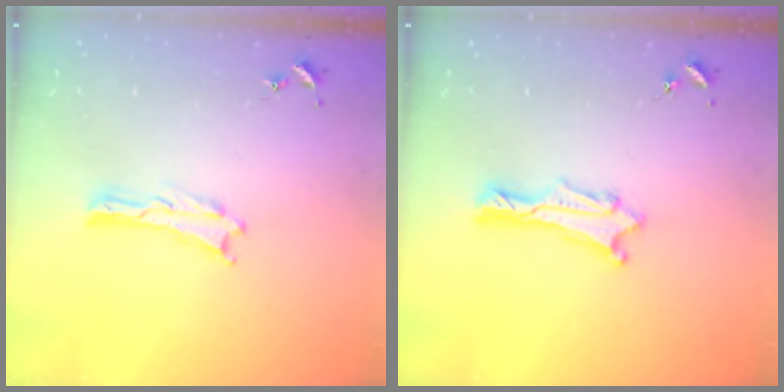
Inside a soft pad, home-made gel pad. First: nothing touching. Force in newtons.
{"total": 1.3, "press": 1.3, "slide": 0.1}